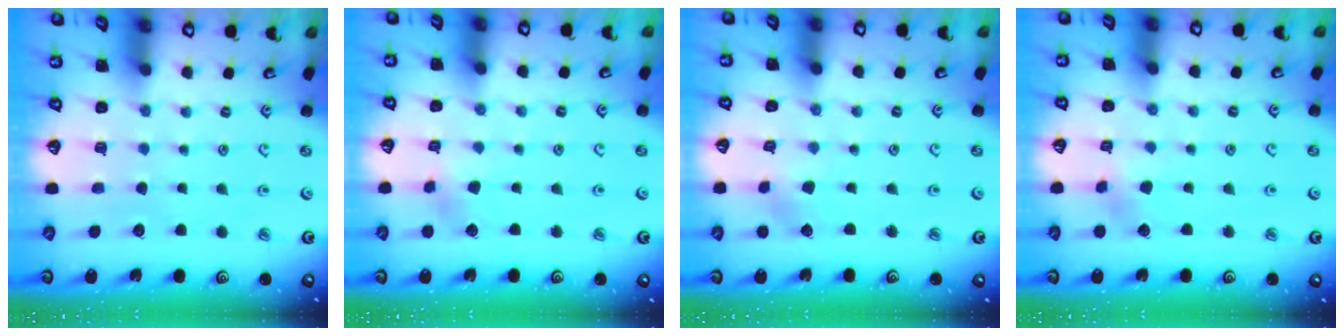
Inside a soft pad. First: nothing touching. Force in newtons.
{"total": 3.4, "press": 3.3, "slide": 0.9}
{"total": 1.9, "press": 1.9, "slide": 0.2}
{"total": 3.4, "press": 3.3, "slide": 0.9}